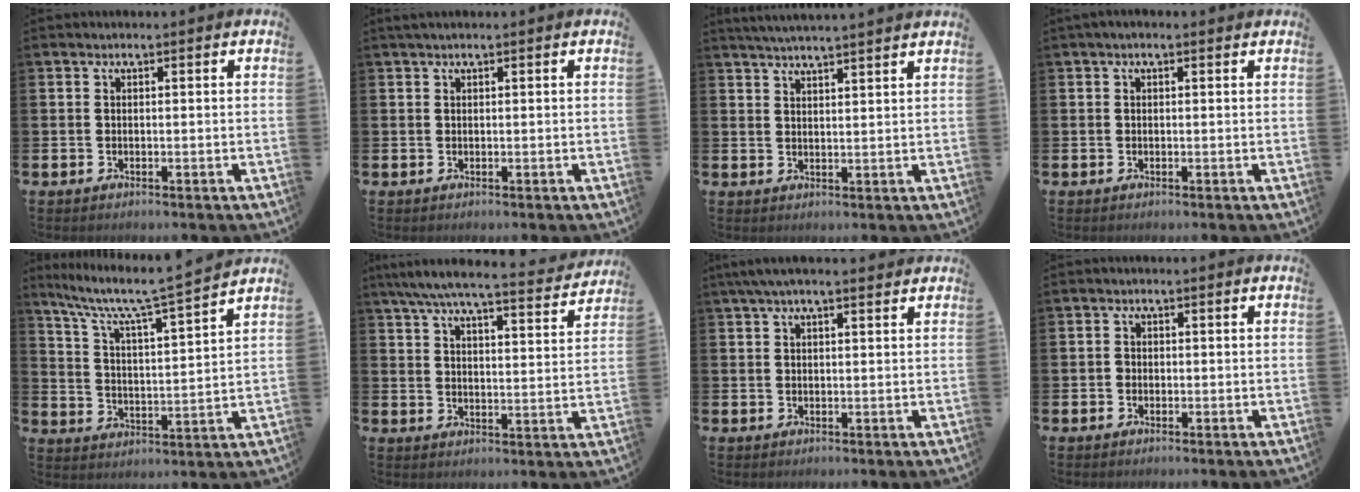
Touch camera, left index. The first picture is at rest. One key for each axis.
{"total": 0.7, "fx": 0.5, "fy": 0.0, "fz": 0.5, "tx": -0.004, "ty": 0.001, "tz": 0.008}
{"total": 3.6, "fx": 3.5, "fy": -0.8, "fz": 0.3, "tx": -0.015, "ty": -0.012, "tz": 0.063}
{"total": 0.7, "fx": 0.1, "fy": 0.2, "fz": 0.6, "tx": -0.006, "ty": 0.002, "tz": 0.000}
{"total": 8.0, "fx": 7.2, "fy": 0.0, "fz": 3.4, "tx": -0.095, "ty": -0.057, "tz": 0.118}
{"total": 7.2, "fx": 6.6, "fy": 0.9, "fz": 2.9, "tx": -0.064, "ty": -0.043, "tz": 0.111}
{"total": 3.3, "fx": 2.5, "fy": 0.6, "fz": 2.1, "tx": -0.040, "ty": -0.002, "tz": 0.043}
{"total": 1.0, "fx": -0.3, "fy": 0.9, "fz": 0.2, "tx": 0.001, "ty": 0.003, "tz": -0.009}